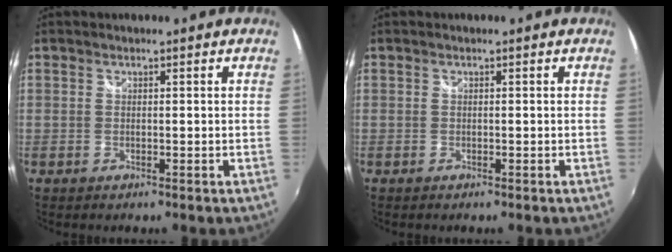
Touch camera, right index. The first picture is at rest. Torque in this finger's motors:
{"motor_torque": [0.14, -0.08, -0.02, 0.00]}